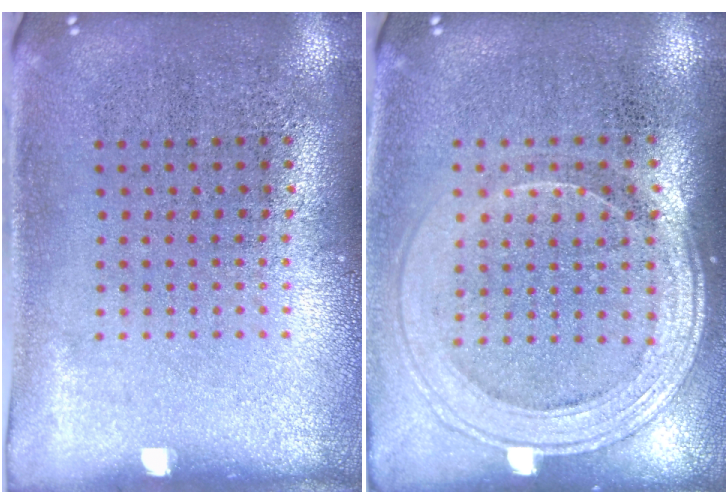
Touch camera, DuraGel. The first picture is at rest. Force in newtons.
{"total": 1.6, "press": 1.4, "slide": 0.7}